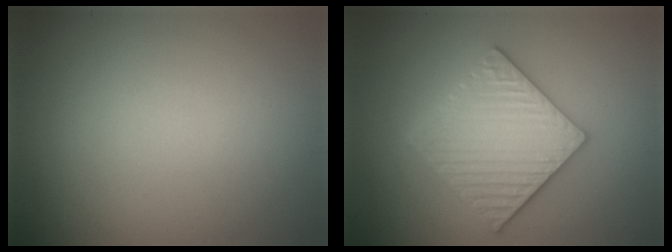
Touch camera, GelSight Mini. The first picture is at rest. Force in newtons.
{"total": 5.9, "press": 5.8, "slide": 1.1}